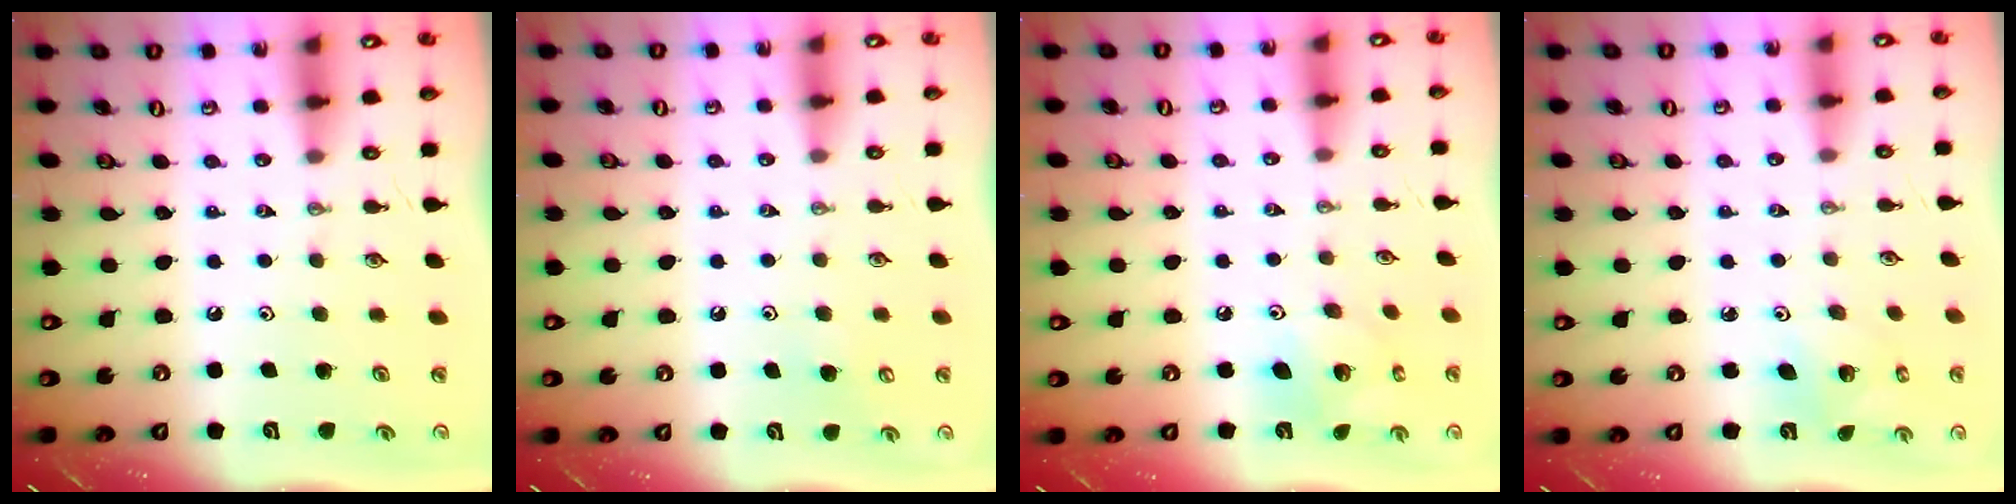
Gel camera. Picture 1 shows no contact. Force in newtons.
{"total": 4.5, "press": 4.5, "slide": 0.4}
{"total": 9.2, "press": 9.2, "slide": 0.5}
{"total": 3.9, "press": 3.9, "slide": 0.1}